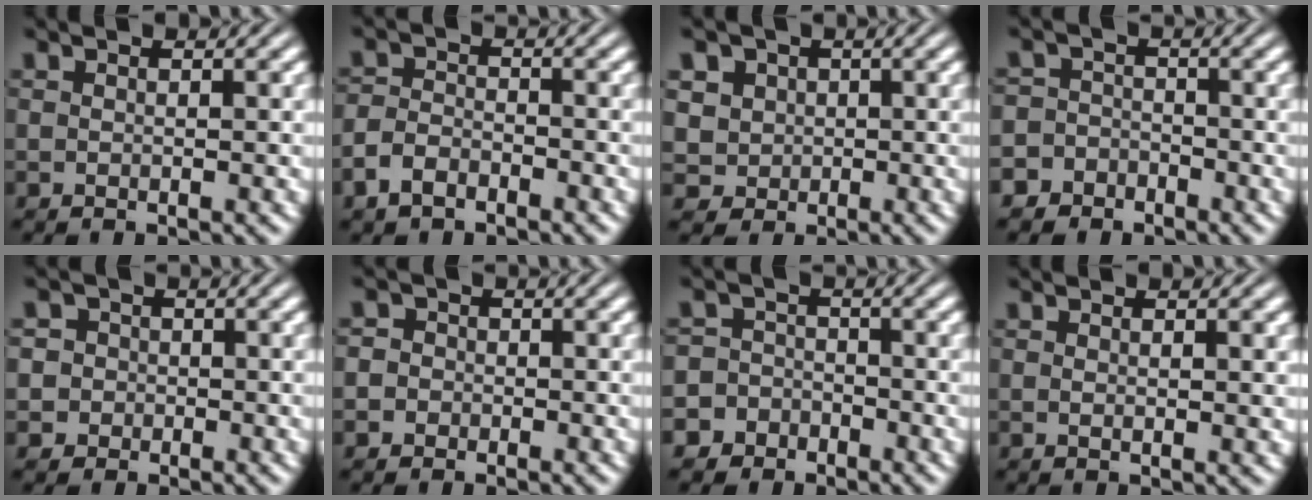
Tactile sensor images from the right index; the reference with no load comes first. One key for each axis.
{"total": 2.3, "fx": -2.1, "fy": 0.8, "fz": 0.6, "tx": -0.004, "ty": -0.007, "tz": -0.034}
{"total": 8.2, "fx": 0.3, "fy": 7.7, "fz": 2.9, "tx": -0.080, "ty": -0.037, "tz": 0.011}
{"total": 5.3, "fx": -3.3, "fy": 4.1, "fz": 0.2, "tx": 0.001, "ty": -0.016, "tz": -0.063}
{"total": 5.1, "fx": -0.7, "fy": 4.9, "fz": 1.2, "tx": -0.029, "ty": -0.012, "tz": -0.019}
{"total": 2.3, "fx": -0.8, "fy": 2.1, "fz": 0.1, "tx": 0.002, "ty": -0.002, "tz": -0.022}
{"total": 6.8, "fx": -3.4, "fy": 5.9, "fz": 0.7, "tx": -0.015, "ty": -0.023, "tz": -0.066}
{"total": 0.9, "fx": 0.4, "fy": -0.4, "fz": 0.7, "tx": -0.010, "ty": -0.007, "tz": 0.010}